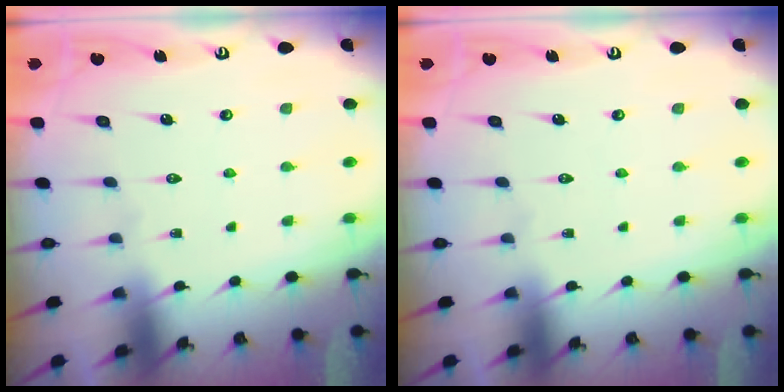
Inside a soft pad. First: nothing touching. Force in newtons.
{"total": 0.0}